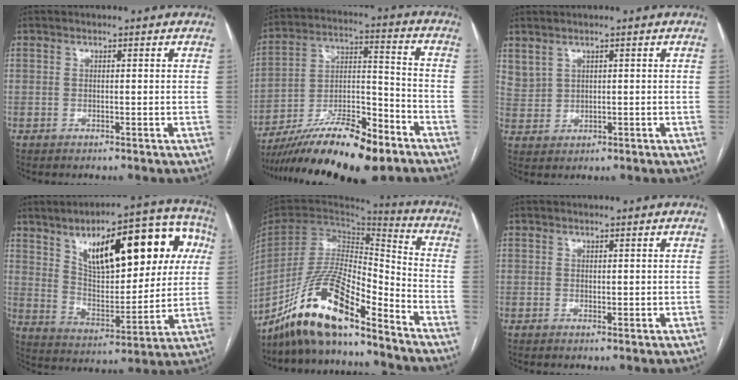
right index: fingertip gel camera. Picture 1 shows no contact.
{"total": 18.6, "force": [-13.5, 4.0, 12.2], "torque": [-0.200, 0.001, -0.232]}
{"total": 3.3, "force": [2.6, 1.8, 0.9], "torque": [-0.021, 0.003, 0.063]}
{"total": 23.9, "force": [8.7, 9.2, 20.2], "torque": [-0.294, 0.049, 0.140]}
{"total": 16.2, "force": [-12.3, 3.2, 10.1], "torque": [-0.193, 0.006, -0.225]}
{"total": 1.2, "force": [0.6, 0.8, 0.6], "torque": [-0.004, -0.006, 0.011]}